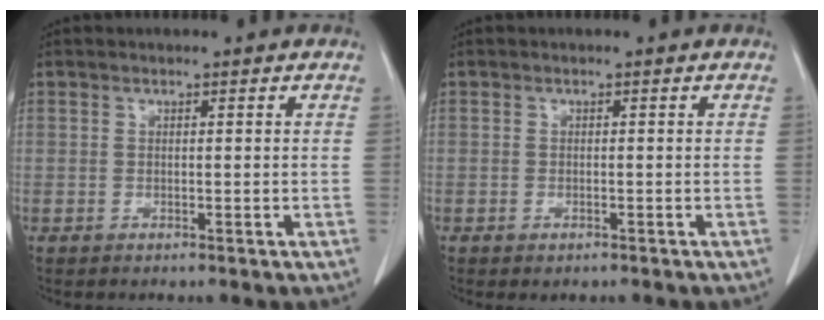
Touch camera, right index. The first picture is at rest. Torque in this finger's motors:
{"motor_torque": [0.45, -0.42, 0.07, 0.02]}